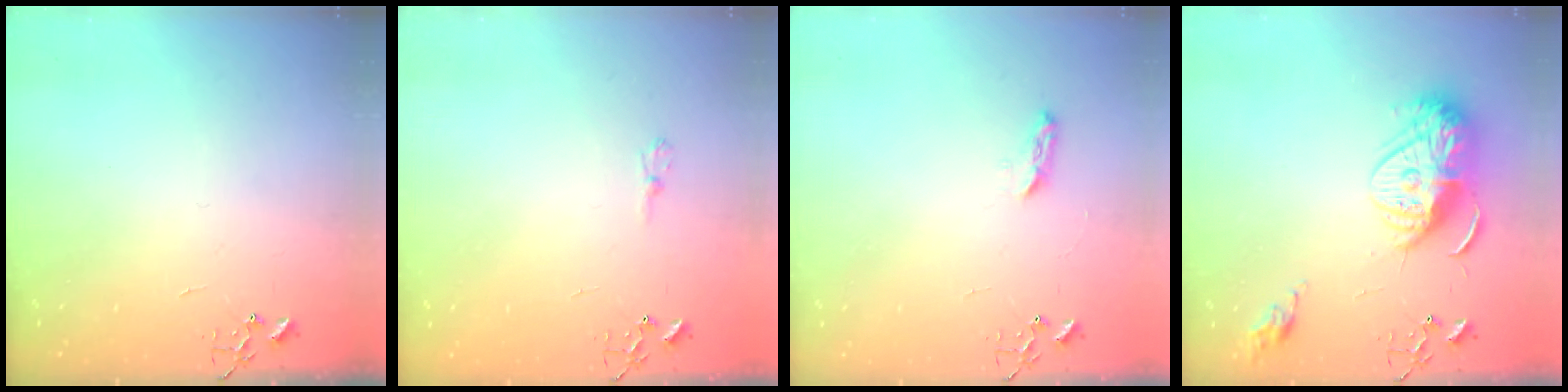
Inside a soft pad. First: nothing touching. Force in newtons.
{"total": 4.8, "press": 4.8, "slide": 0.5}
{"total": 5.3, "press": 5.2, "slide": 0.6}
{"total": 15.5, "press": 15.4, "slide": 1.4}